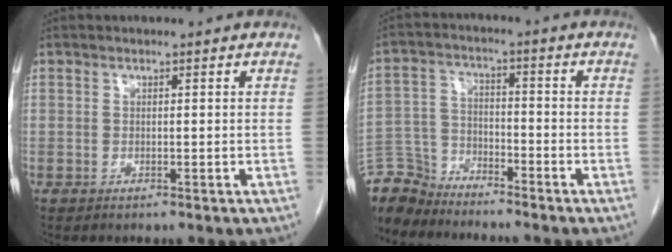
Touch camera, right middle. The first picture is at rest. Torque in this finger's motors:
{"motor_torque": [0.18, -0.19, 0.03, -0.03]}